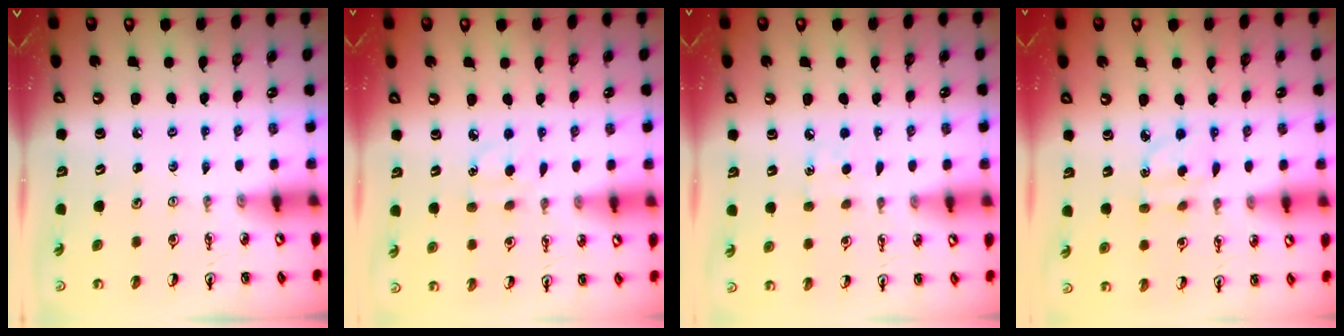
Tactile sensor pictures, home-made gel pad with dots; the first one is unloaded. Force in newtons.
{"total": 5.0, "press": 4.9, "slide": 0.5}
{"total": 4.8, "press": 4.7, "slide": 0.5}
{"total": 2.2, "press": 2.2, "slide": 0.2}